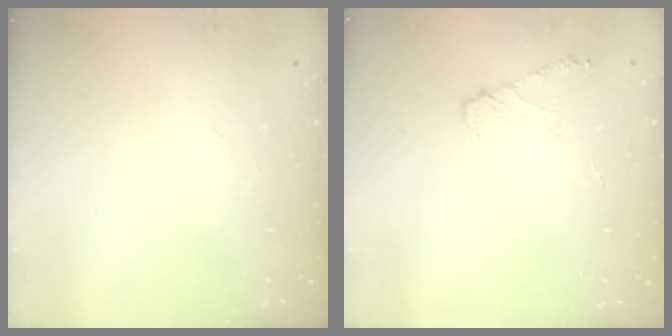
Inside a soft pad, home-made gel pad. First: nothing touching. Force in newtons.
{"total": 4.7, "press": 4.6, "slide": 0.7}